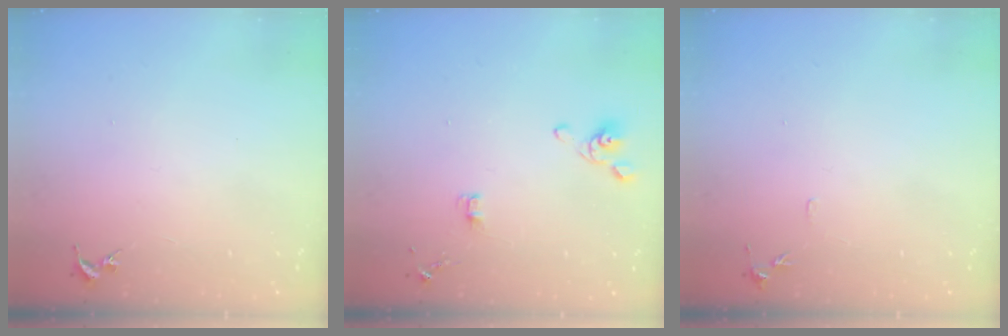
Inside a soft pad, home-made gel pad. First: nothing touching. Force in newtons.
{"total": 5.4, "press": 4.7, "slide": 2.7}
{"total": 4.8, "press": 4.8, "slide": 0.7}